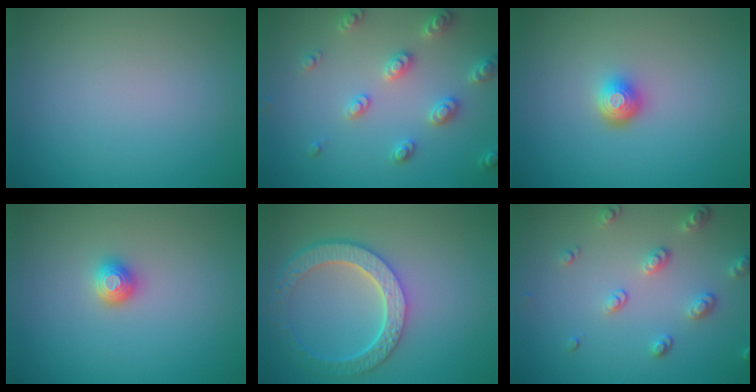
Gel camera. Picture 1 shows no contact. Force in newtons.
{"total": 3.4, "press": 3.2, "slide": 1.0}
{"total": 2.1, "press": 1.5, "slide": 1.5}
{"total": 1.4, "press": 1.2, "slide": 0.6}
{"total": 5.8, "press": 4.4, "slide": 3.8}
{"total": 2.6, "press": 2.4, "slide": 0.9}